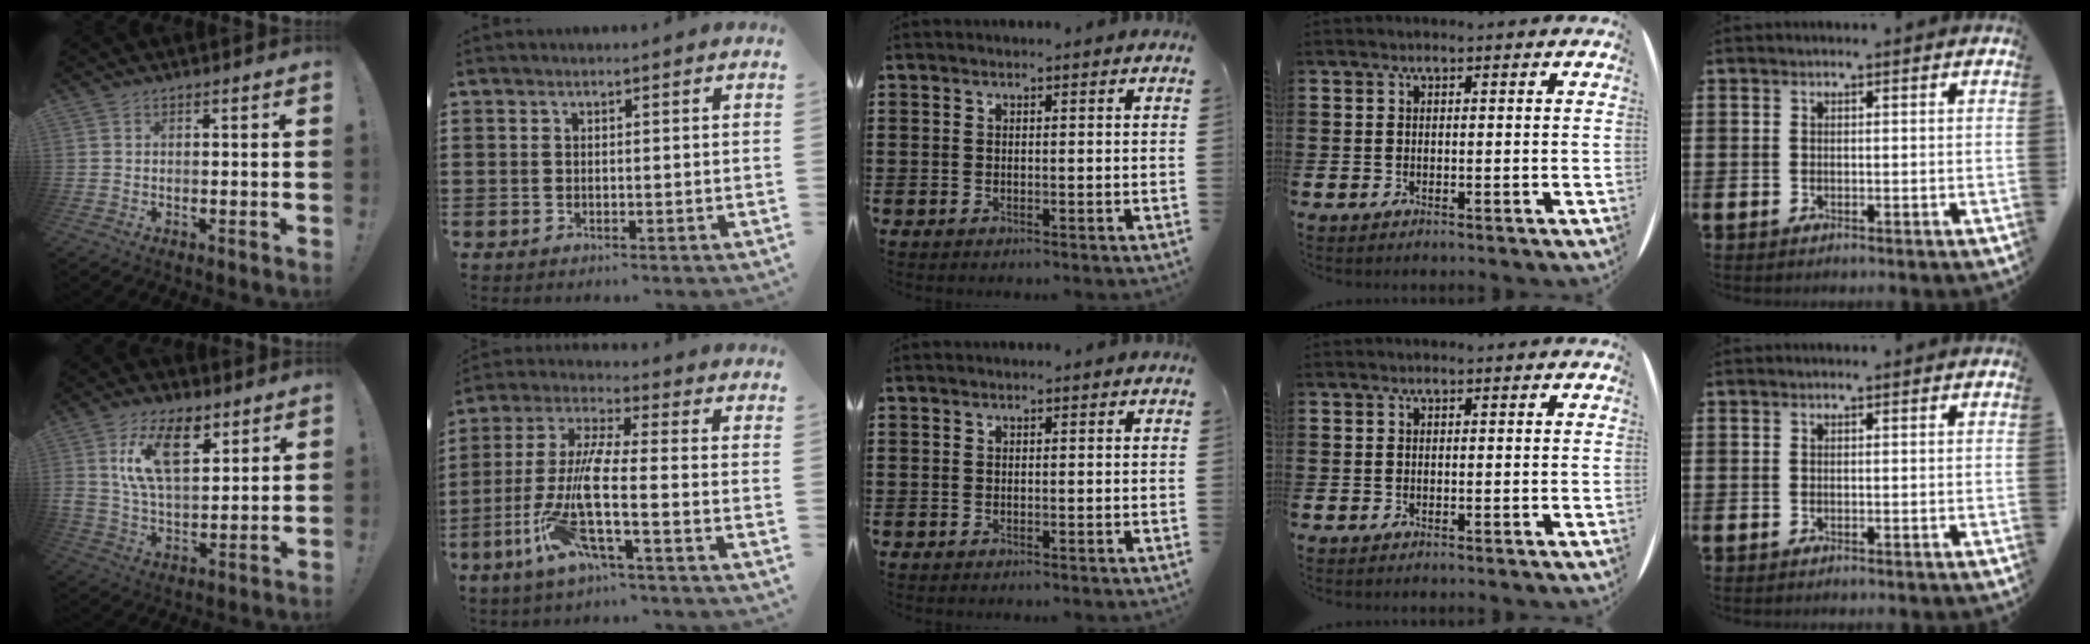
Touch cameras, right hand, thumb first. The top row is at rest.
{"thumb": {"total": 15.4, "force": [7.3, 8.1, 10.9], "torque": [-0.204, -0.019, 0.129]}, "index": {"total": 9.6, "force": [-3.8, 1.3, 8.8], "torque": [-0.199, -0.022, -0.082]}}